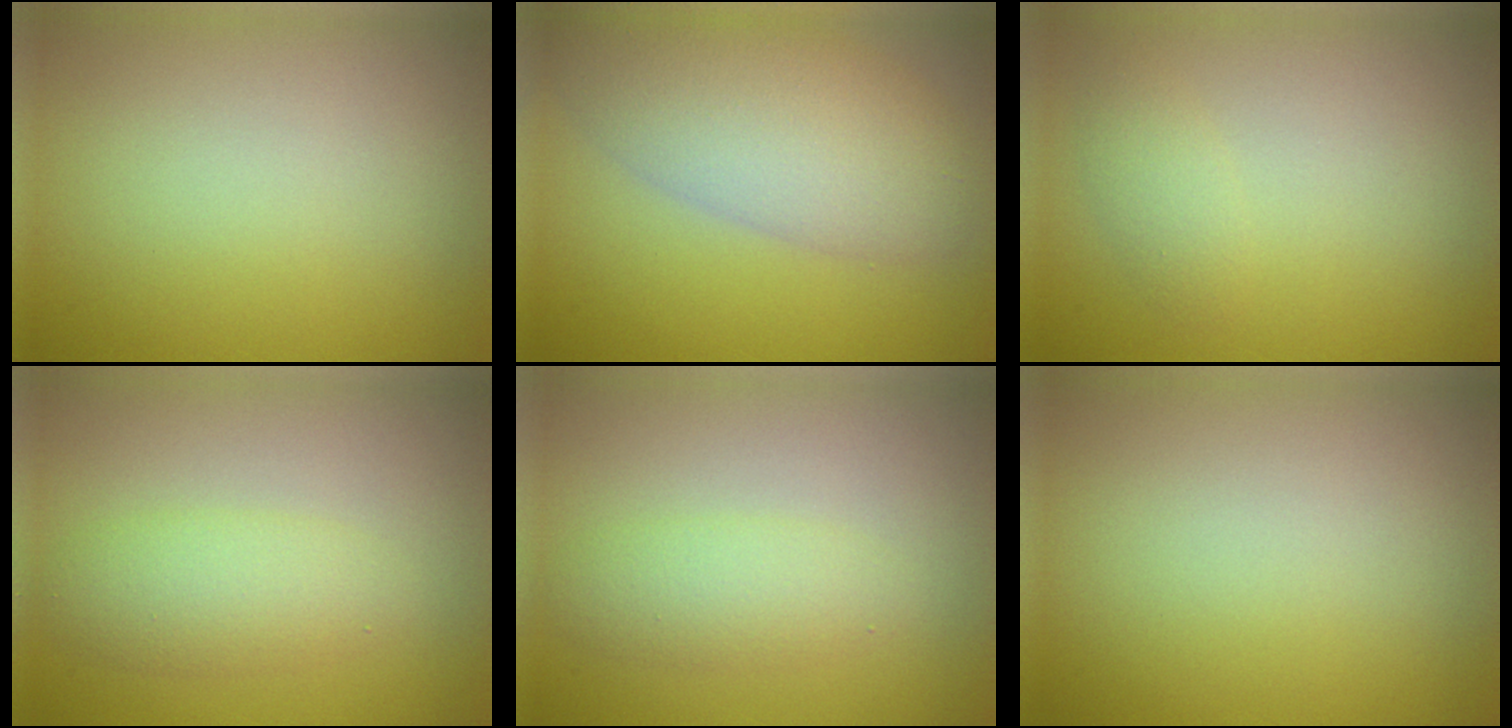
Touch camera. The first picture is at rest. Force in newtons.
{"total": 7.7, "press": 7.7, "slide": 0.4}
{"total": 1.5, "press": 1.5, "slide": 0.1}
{"total": 2.9, "press": 2.9, "slide": 0.1}
{"total": 2.4, "press": 2.4, "slide": 0.0}
{"total": 0.0}